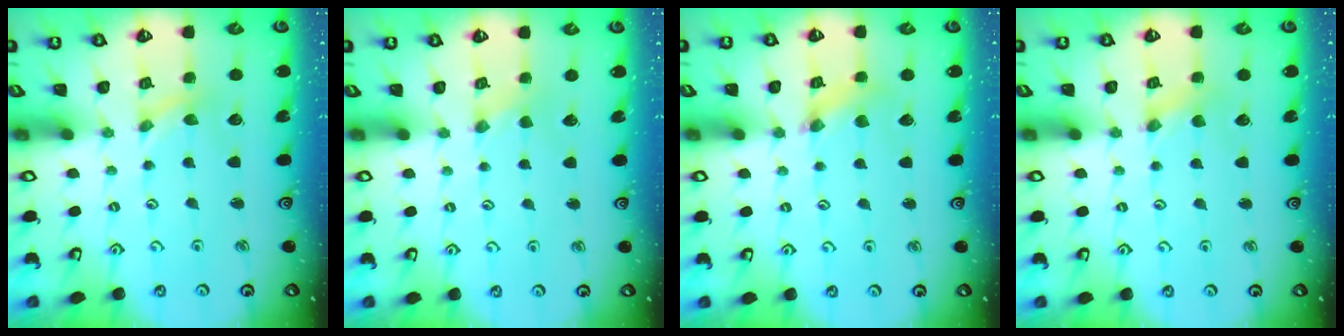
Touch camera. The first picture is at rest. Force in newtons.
{"total": 0.0}
{"total": 2.5, "press": 2.4, "slide": 0.3}
{"total": 1.4, "press": 1.3, "slide": 0.3}